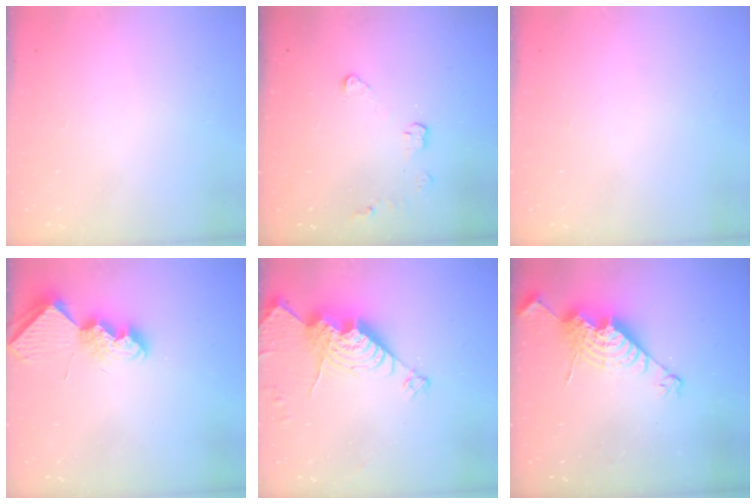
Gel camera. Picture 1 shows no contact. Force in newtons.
{"total": 3.9, "press": 3.9, "slide": 0.5}
{"total": 0.0}
{"total": 8.4, "press": 8.4, "slide": 0.4}
{"total": 17.2, "press": 17.2, "slide": 1.7}
{"total": 14.7, "press": 14.7, "slide": 1.2}